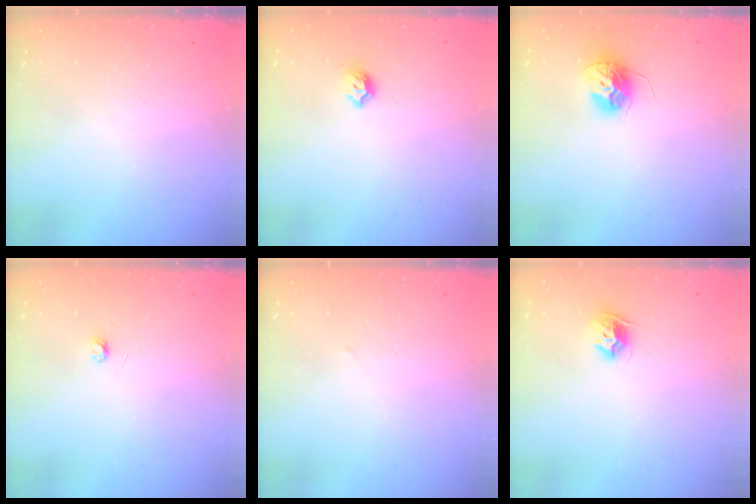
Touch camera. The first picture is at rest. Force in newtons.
{"total": 5.7, "press": 5.6, "slide": 1.0}
{"total": 12.0, "press": 12.0, "slide": 1.0}
{"total": 2.8, "press": 2.7, "slide": 0.3}
{"total": 1.3, "press": 1.3, "slide": 0.0}
{"total": 8.6, "press": 8.6, "slide": 0.3}